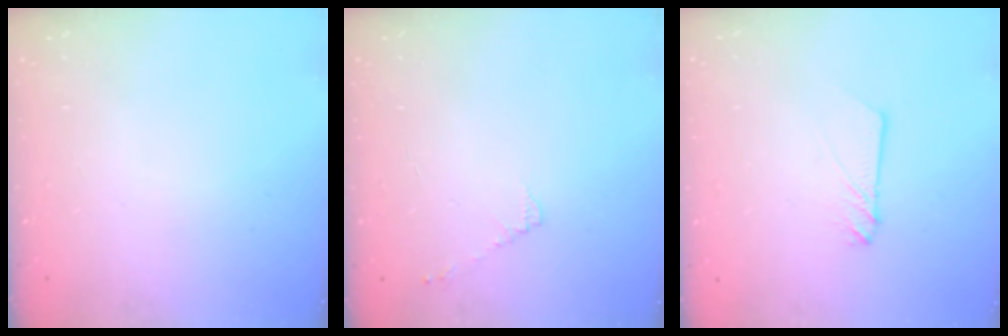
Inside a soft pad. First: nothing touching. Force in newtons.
{"total": 4.3, "press": 4.3, "slide": 0.6}
{"total": 2.3, "press": 2.3, "slide": 0.3}